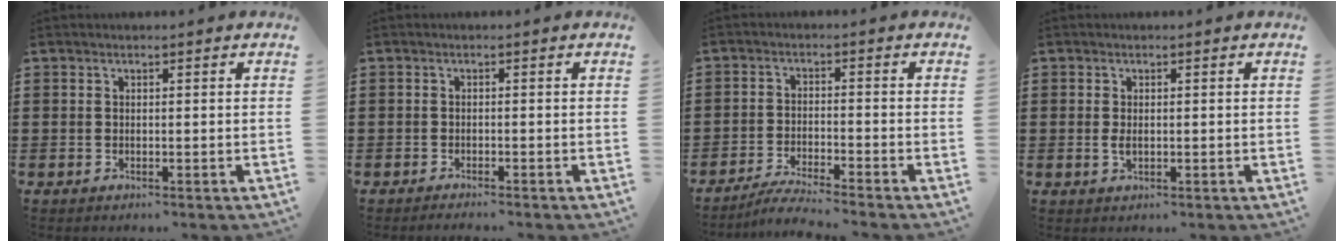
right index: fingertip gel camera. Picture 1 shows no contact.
{"total": 0.9, "force": [-0.8, -0.2, 0.1], "torque": [-0.005, -0.004, -0.015]}
{"total": 3.9, "force": [-3.7, -0.5, 1.2], "torque": [-0.029, -0.010, -0.074]}
{"total": 1.4, "force": [0.0, 0.5, 1.2], "torque": [-0.026, -0.001, 0.000]}